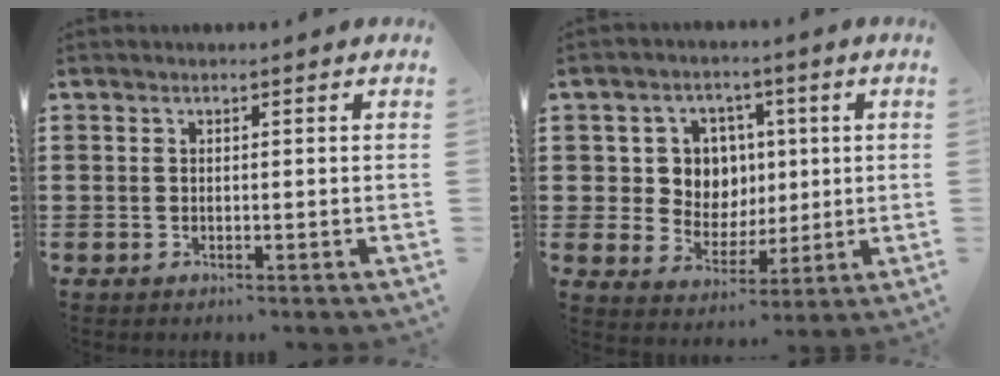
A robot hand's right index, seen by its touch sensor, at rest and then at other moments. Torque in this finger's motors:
{"motor_torque": [1.03, 0.69, 0.23, 0.08]}